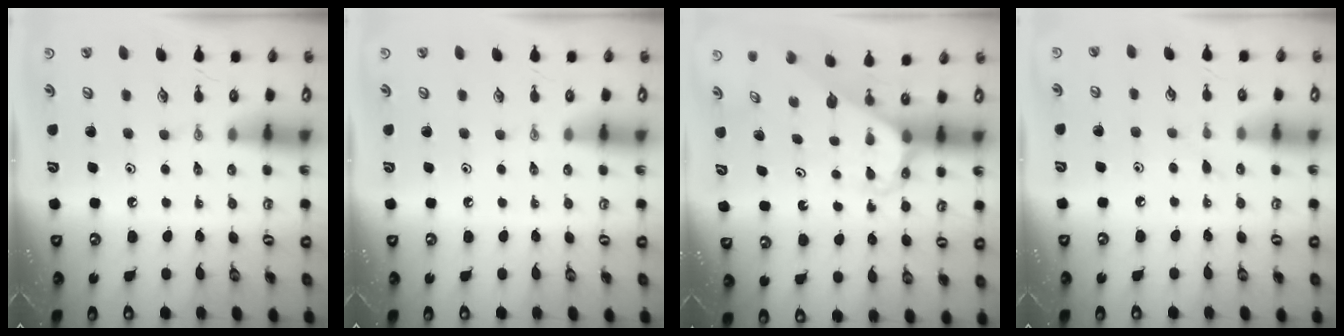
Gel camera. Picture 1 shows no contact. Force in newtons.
{"total": 0.0}
{"total": 3.1, "press": 3.1, "slide": 0.2}
{"total": 4.2, "press": 4.2, "slide": 0.5}